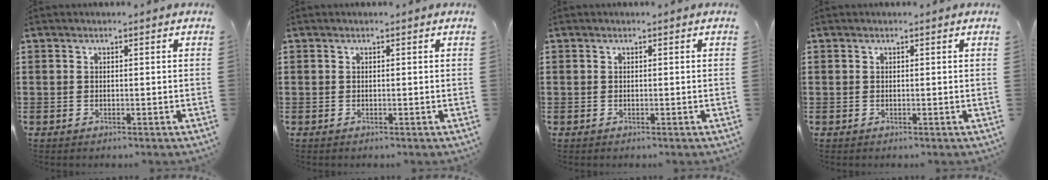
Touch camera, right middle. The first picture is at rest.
{"total": 0.0}
{"total": 0.0}
{"total": 0.0}